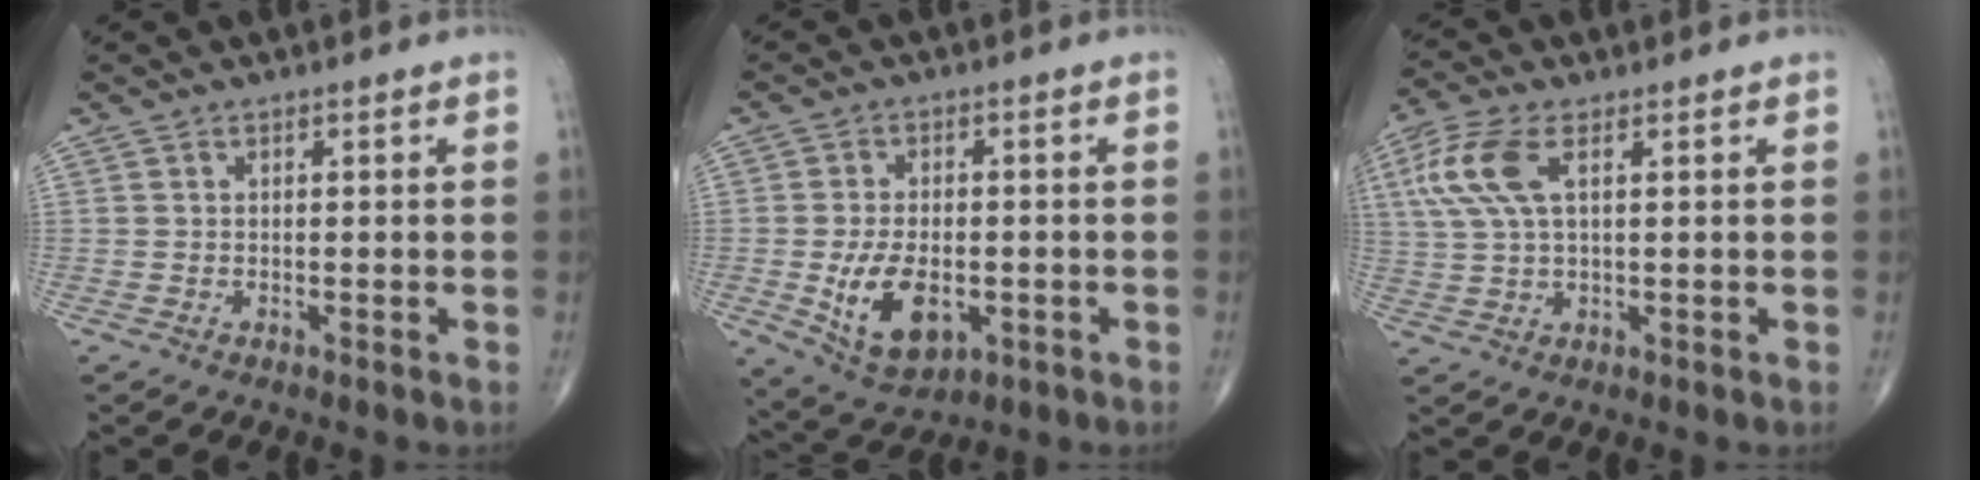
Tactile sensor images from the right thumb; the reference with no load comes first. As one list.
[{"total": 11.0, "force": [-2.5, 6.4, 8.6], "torque": [-0.138, -0.003, -0.029]}, {"total": 9.2, "force": [3.1, 4.0, 7.6], "torque": [-0.192, 0.012, 0.062]}]